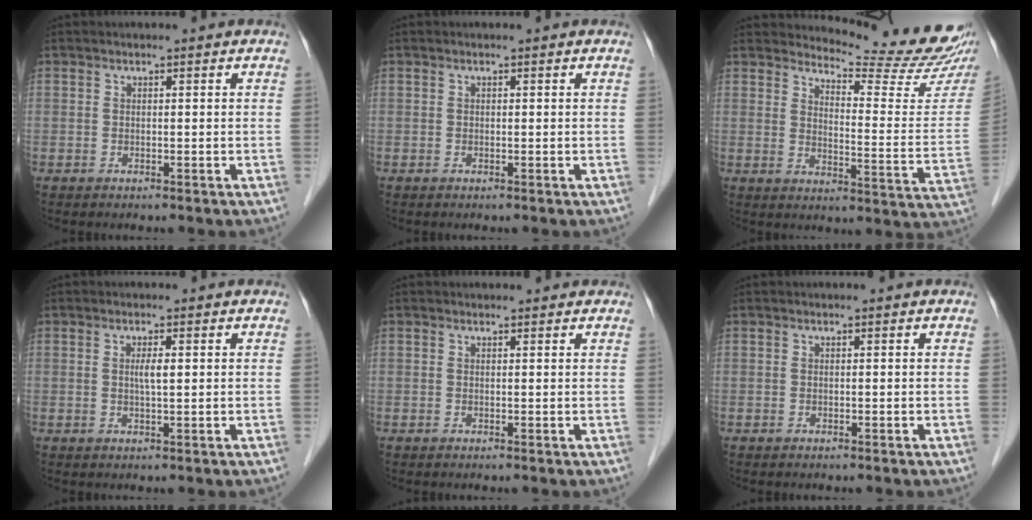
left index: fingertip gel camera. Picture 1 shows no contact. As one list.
[{"total": 0.0}, {"total": 15.6, "force": [15.0, -0.3, 4.1], "torque": [-0.061, -0.102, 0.178]}, {"total": 1.9, "force": [0.4, 0.2, 1.9], "torque": [-0.036, 0.001, 0.005]}, {"total": 1.8, "force": [1.6, 0.6, 0.3], "torque": [-0.007, 0.008, 0.014]}, {"total": 0.0}]